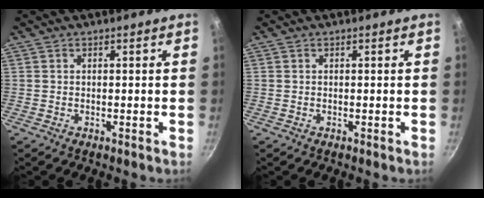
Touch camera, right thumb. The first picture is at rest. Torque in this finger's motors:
{"motor_torque": [0.00, 0.00, 0.01, -0.01, 0.00]}